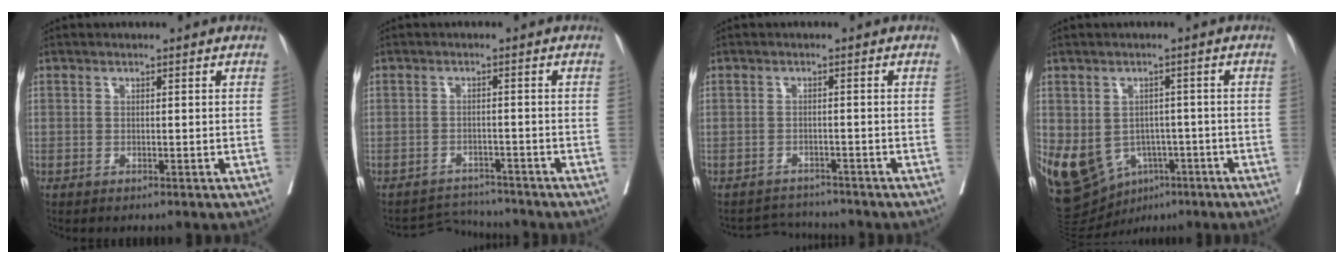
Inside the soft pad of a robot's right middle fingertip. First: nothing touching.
{"total": 4.1, "force": [-3.7, -0.1, -1.7], "torque": [0.032, 0.004, -0.058]}
{"total": 3.6, "force": [-3.5, 0.0, -1.0], "torque": [0.016, -0.001, -0.055]}
{"total": 13.5, "force": [-5.4, 10.1, 7.0], "torque": [-0.150, 0.010, -0.071]}